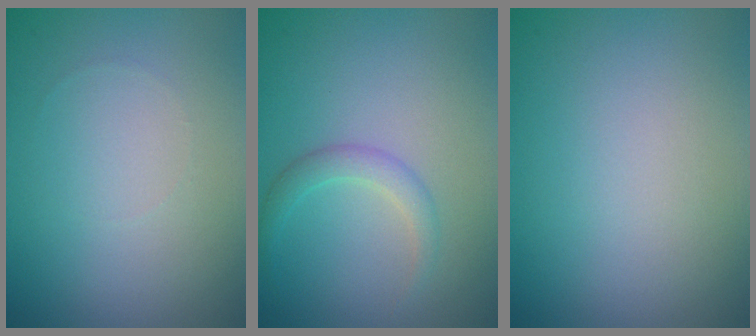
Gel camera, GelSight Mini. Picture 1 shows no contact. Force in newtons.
{"total": 1.7, "press": 1.7, "slide": 0.1}
{"total": 0.0}